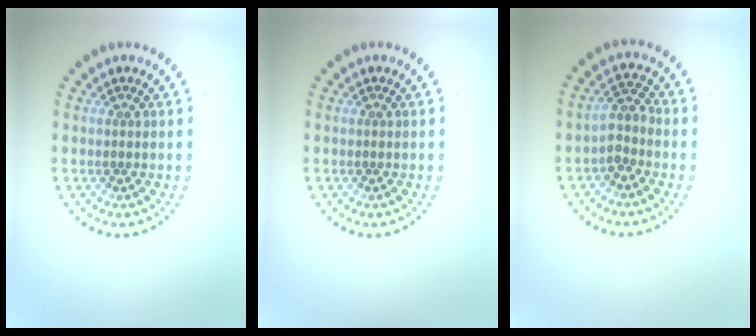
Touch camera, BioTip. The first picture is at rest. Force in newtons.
{"total": 0.0}
{"total": 2.2, "press": 1.7, "slide": 1.5}